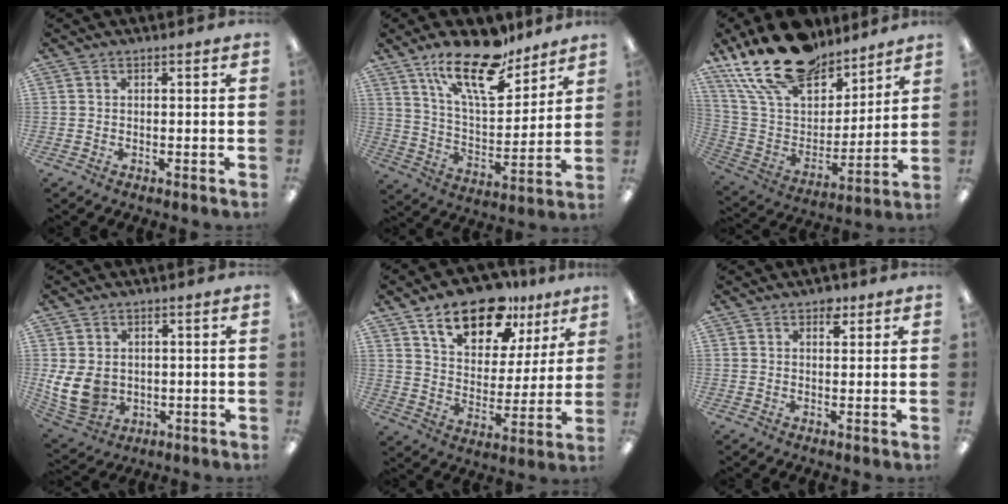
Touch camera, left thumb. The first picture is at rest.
{"total": 20.1, "force": [14.2, 7.7, 12.0], "torque": [-0.198, -0.082, 0.242]}
{"total": 22.9, "force": [17.2, 11.1, 10.3], "torque": [-0.202, -0.100, 0.313]}
{"total": 9.2, "force": [0.2, 7.3, 5.6], "torque": [-0.139, -0.002, 0.009]}
{"total": 16.7, "force": [11.4, 8.6, 8.7], "torque": [-0.136, -0.058, 0.199]}
{"total": 2.8, "force": [1.8, 1.6, 1.5], "torque": [-0.007, -0.007, 0.027]}